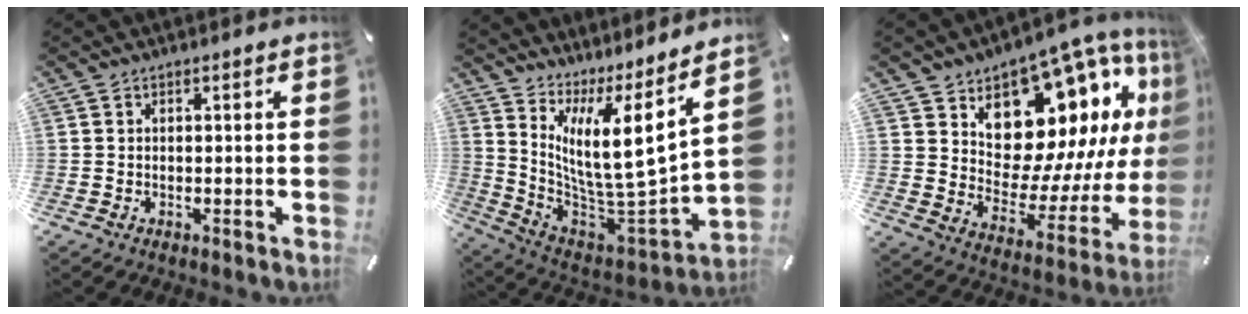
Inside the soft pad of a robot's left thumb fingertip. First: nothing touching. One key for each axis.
{"total": 13.7, "fx": 6.5, "fy": 3.0, "fz": 11.7, "tx": -0.214, "ty": -0.090, "tz": 0.100}
{"total": 16.1, "fx": 9.7, "fy": 10.2, "fz": 7.9, "tx": -0.107, "ty": -0.108, "tz": 0.171}